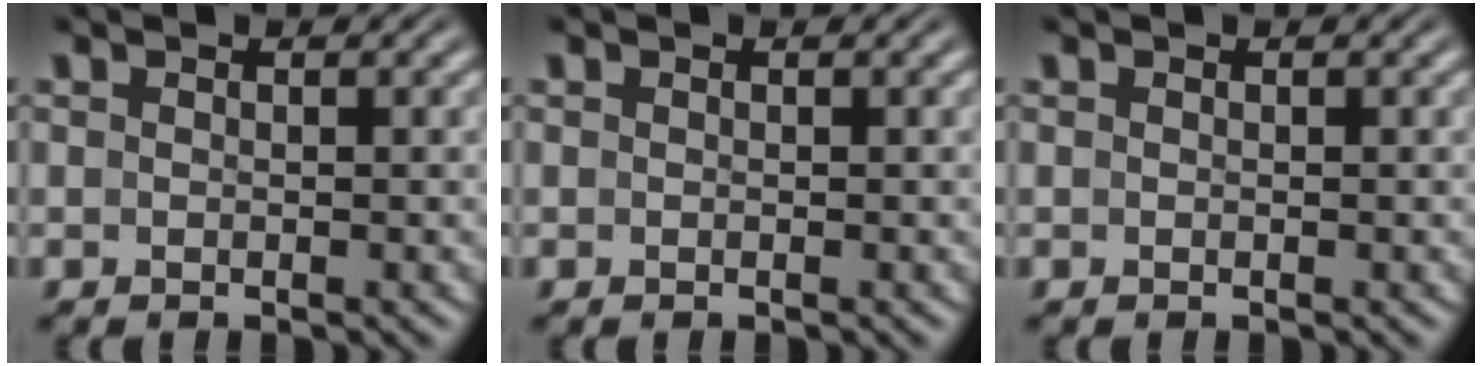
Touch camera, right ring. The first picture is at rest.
{"total": 0.0}
{"total": 0.0}